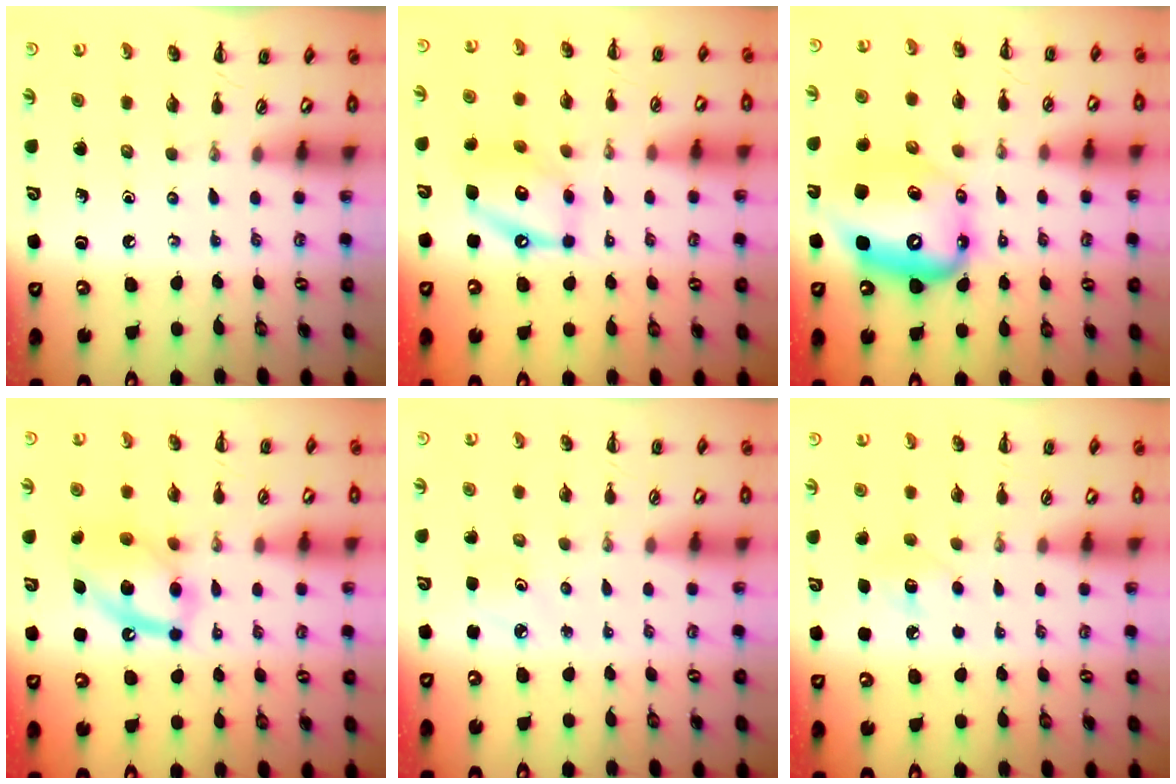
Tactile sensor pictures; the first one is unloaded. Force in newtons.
{"total": 12.5, "press": 12.3, "slide": 2.3}
{"total": 13.7, "press": 13.2, "slide": 3.7}
{"total": 13.4, "press": 13.1, "slide": 2.5}
{"total": 3.3, "press": 3.1, "slide": 1.0}
{"total": 7.5, "press": 7.3, "slide": 1.7}